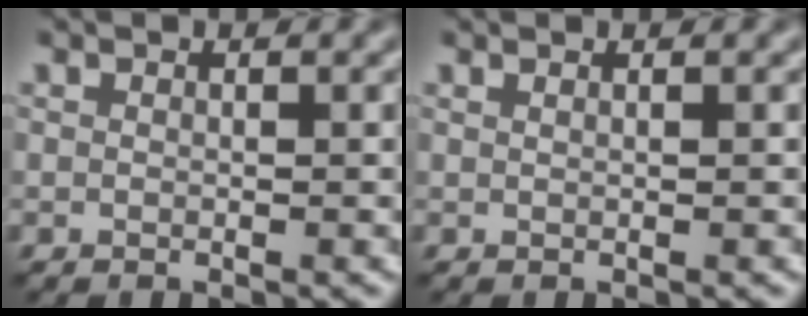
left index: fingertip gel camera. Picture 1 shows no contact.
{"total": 0.8, "force": [0.6, 0.4, 0.4], "torque": [0.003, 0.002, 0.002]}